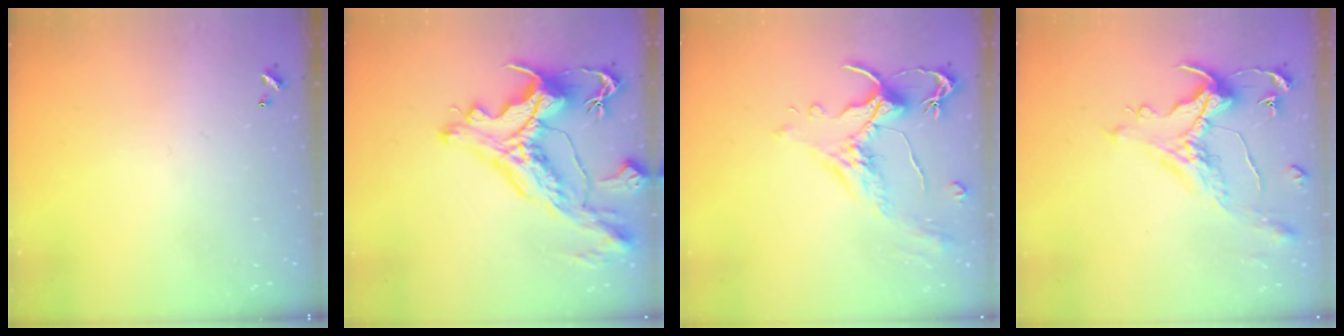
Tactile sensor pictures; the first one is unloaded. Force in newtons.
{"total": 7.1, "press": 6.9, "slide": 1.8}
{"total": 1.5, "press": 1.0, "slide": 1.1}
{"total": 0.9, "press": 0.2, "slide": 0.9}